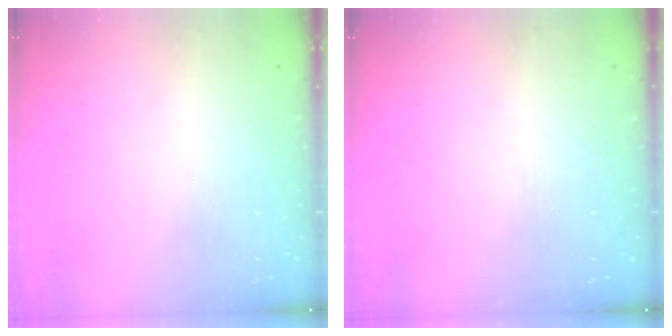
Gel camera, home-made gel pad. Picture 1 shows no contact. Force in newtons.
{"total": 0.0}